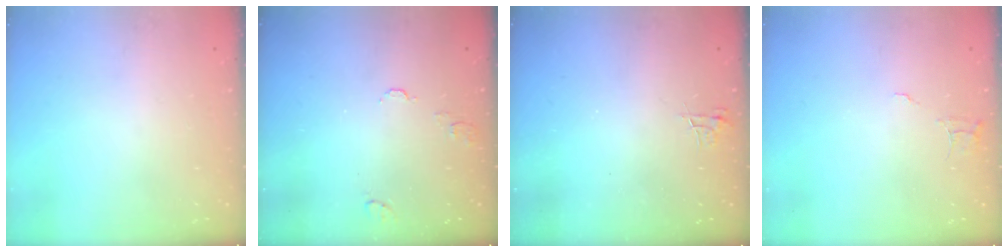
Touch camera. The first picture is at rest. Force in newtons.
{"total": 5.1, "press": 5.1, "slide": 0.5}
{"total": 5.5, "press": 5.5, "slide": 0.6}
{"total": 4.9, "press": 4.8, "slide": 0.3}